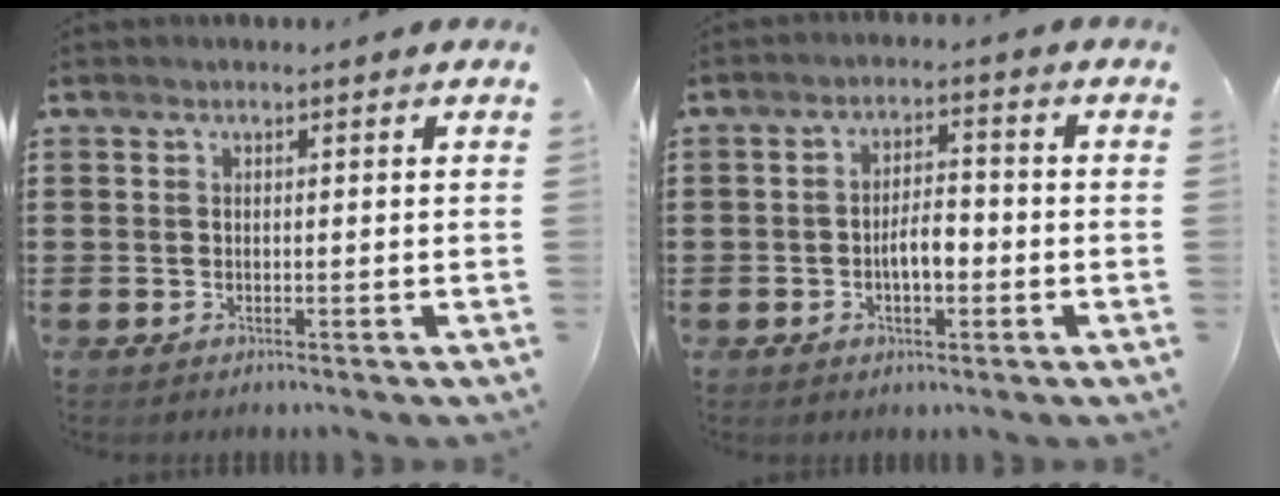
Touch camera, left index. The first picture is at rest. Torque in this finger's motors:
{"motor_torque": [0.91, 0.43, 0.20, 0.09]}